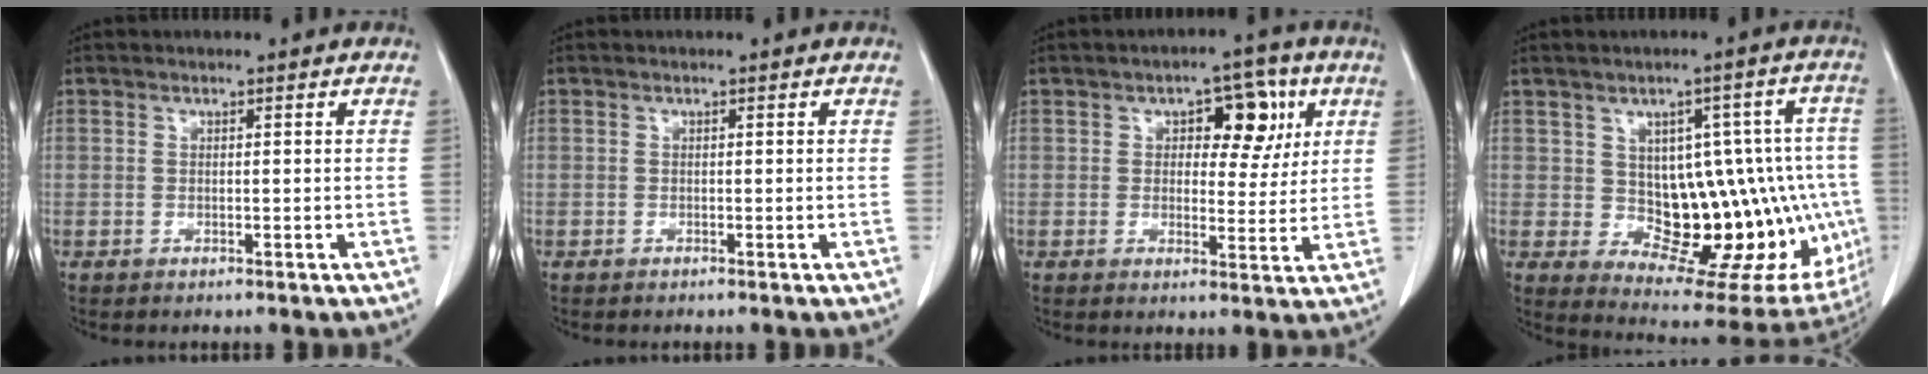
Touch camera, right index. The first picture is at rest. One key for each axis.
{"total": 0.0}
{"total": 7.5, "fx": 2.7, "fy": 3.9, "fz": 5.8, "tx": -0.064, "ty": 0.017, "tz": 0.035}
{"total": 18.3, "fx": -1.2, "fy": 9.0, "fz": 15.9, "tx": -0.152, "ty": 0.031, "tz": 0.015}